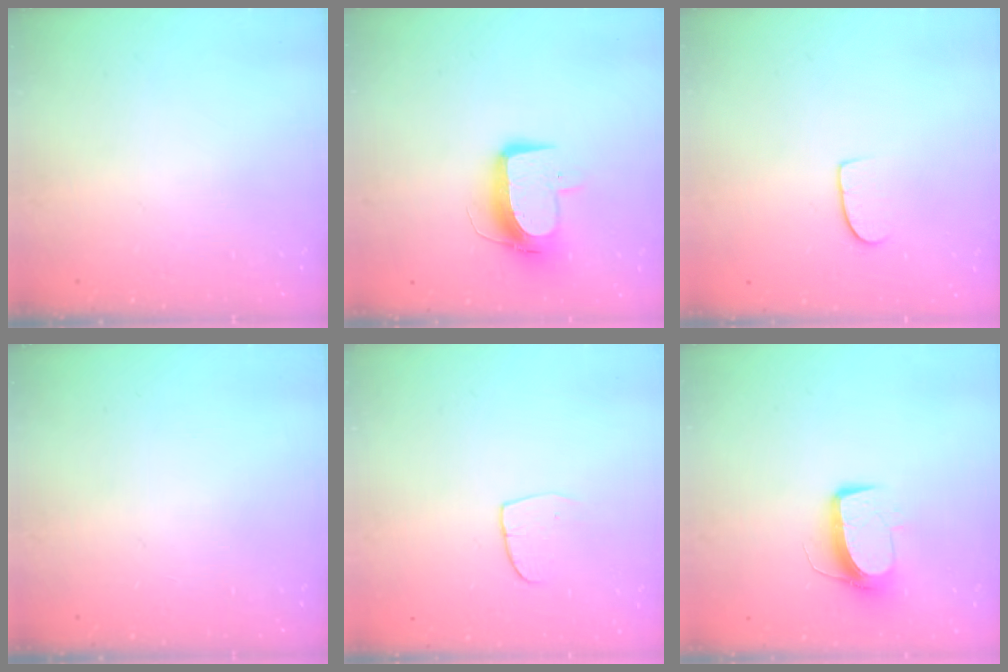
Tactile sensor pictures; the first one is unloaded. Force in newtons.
{"total": 11.1, "press": 11.0, "slide": 1.2}
{"total": 6.5, "press": 6.5, "slide": 0.5}
{"total": 0.0}
{"total": 4.2, "press": 4.2, "slide": 0.3}
{"total": 9.9, "press": 9.9, "slide": 0.4}